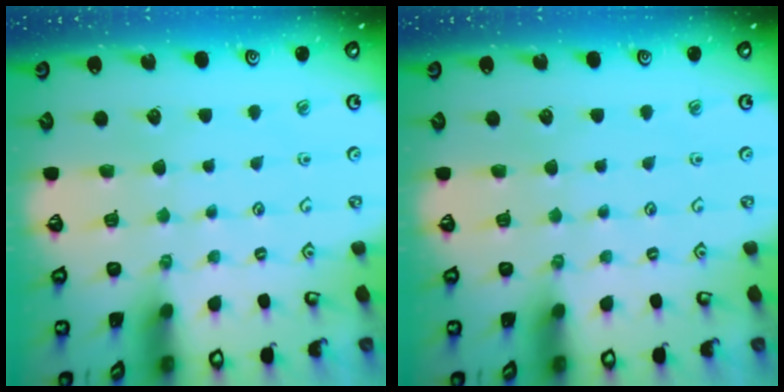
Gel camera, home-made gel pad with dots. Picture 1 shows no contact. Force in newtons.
{"total": 0.0}